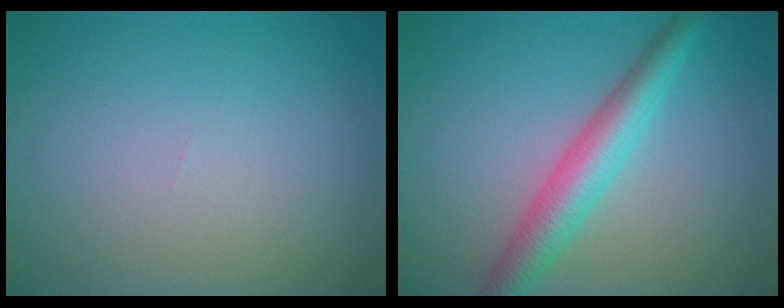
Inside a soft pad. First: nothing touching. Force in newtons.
{"total": 4.6, "press": 4.6, "slide": 0.2}